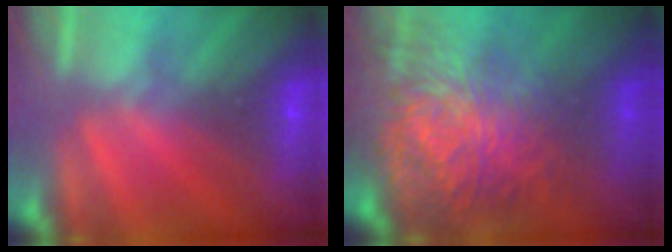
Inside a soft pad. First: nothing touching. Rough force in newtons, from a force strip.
{"total": 14.6}